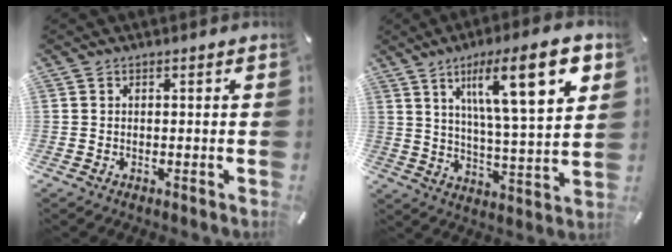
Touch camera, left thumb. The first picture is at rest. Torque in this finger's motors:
{"motor_torque": [2.30, 2.71, 1.48, -1.29, 0.18]}